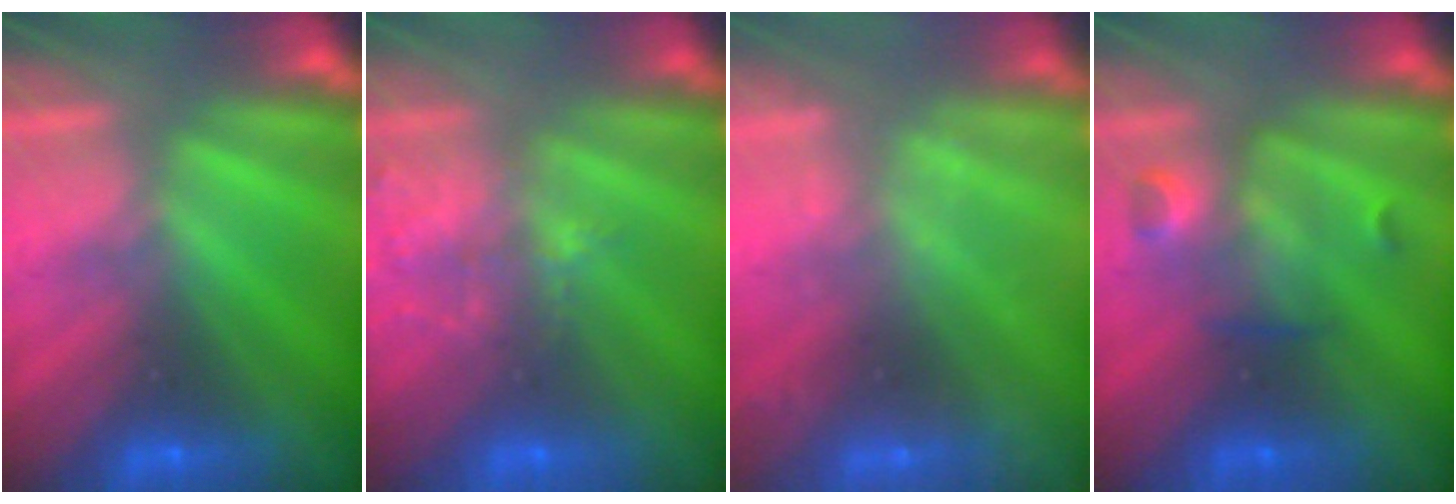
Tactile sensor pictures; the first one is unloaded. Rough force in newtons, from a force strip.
{"total": 1.6}
{"total": 2.2}
{"total": 2.8}